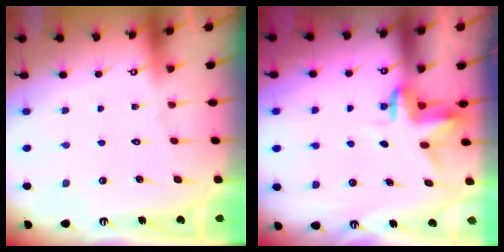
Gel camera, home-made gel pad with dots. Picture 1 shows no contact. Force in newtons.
{"total": 3.6, "press": 3.6, "slide": 0.2}